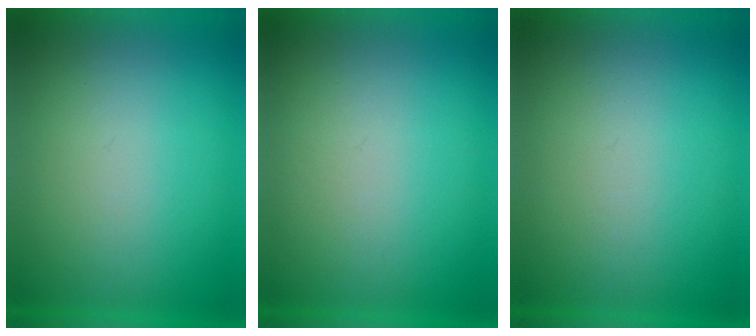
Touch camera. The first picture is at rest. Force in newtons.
{"total": 1.2}
{"total": 0.0}